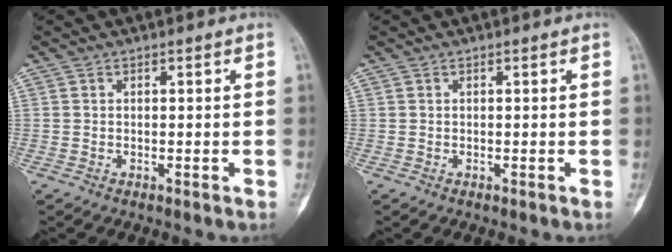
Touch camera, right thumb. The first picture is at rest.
{"total": 0.0}